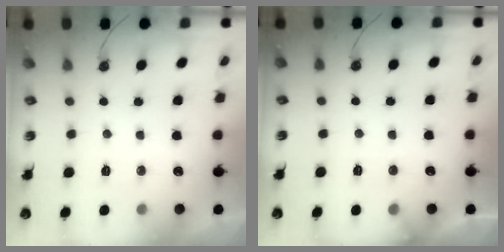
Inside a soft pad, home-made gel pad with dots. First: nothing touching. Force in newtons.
{"total": 2.9, "press": 2.9, "slide": 0.2}